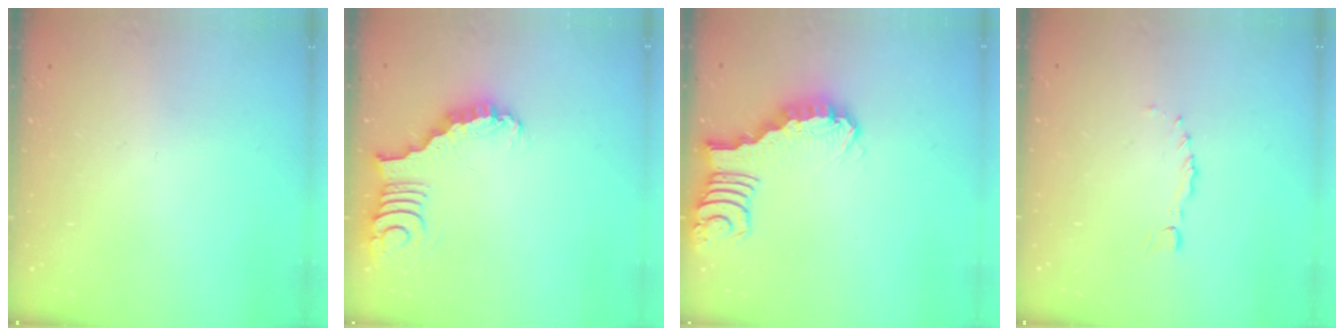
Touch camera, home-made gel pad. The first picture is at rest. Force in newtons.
{"total": 3.3, "press": 3.3, "slide": 0.6}
{"total": 2.8, "press": 2.7, "slide": 0.4}
{"total": 0.0}